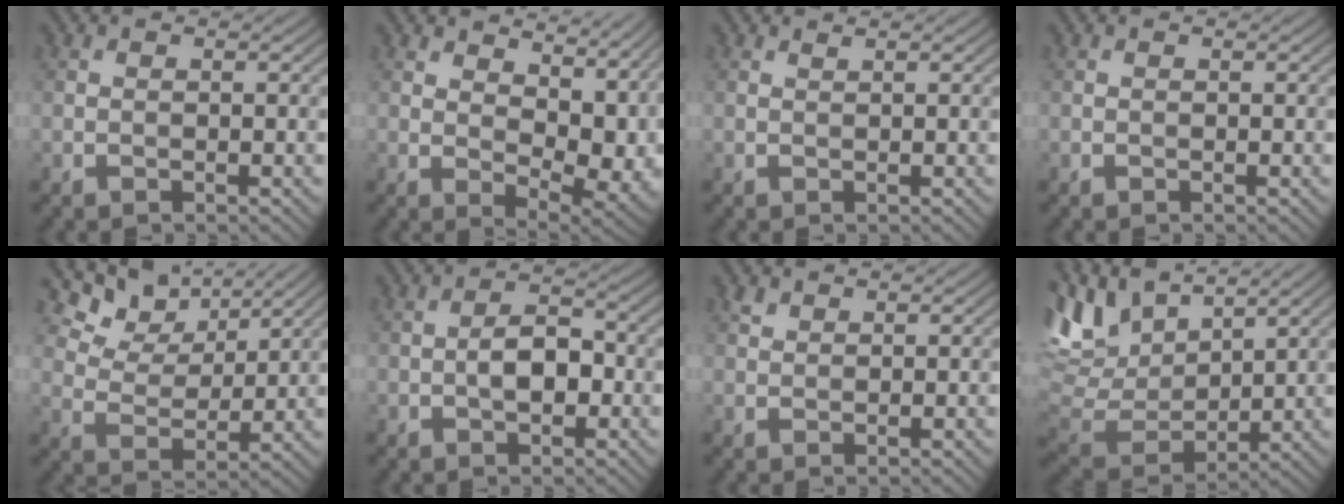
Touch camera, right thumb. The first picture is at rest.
{"total": 11.3, "force": [5.7, 5.1, 8.2], "torque": [-0.132, -0.008, 0.104]}
{"total": 0.5, "force": [0.5, -0.1, 0.2], "torque": [-0.005, 0.002, 0.011]}
{"total": 0.0}
{"total": 8.9, "force": [6.5, 4.2, 4.5], "torque": [-0.100, -0.015, 0.132]}
{"total": 4.1, "force": [-1.0, 2.2, 3.3], "torque": [-0.056, 0.007, -0.020]}
{"total": 1.0, "force": [0.8, 0.6, 0.3], "torque": [-0.007, 0.001, 0.015]}
{"total": 11.1, "force": [6.9, 5.3, 6.9], "torque": [-0.198, 0.022, 0.135]}